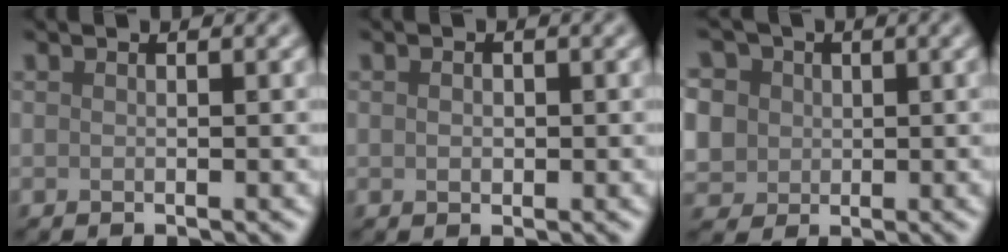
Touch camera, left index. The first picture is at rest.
{"total": 0.8, "force": [0.0, 0.7, 0.5], "torque": [-0.010, -0.001, 0.000]}
{"total": 8.7, "force": [3.0, 7.1, 4.0], "torque": [-0.076, 0.026, 0.027]}